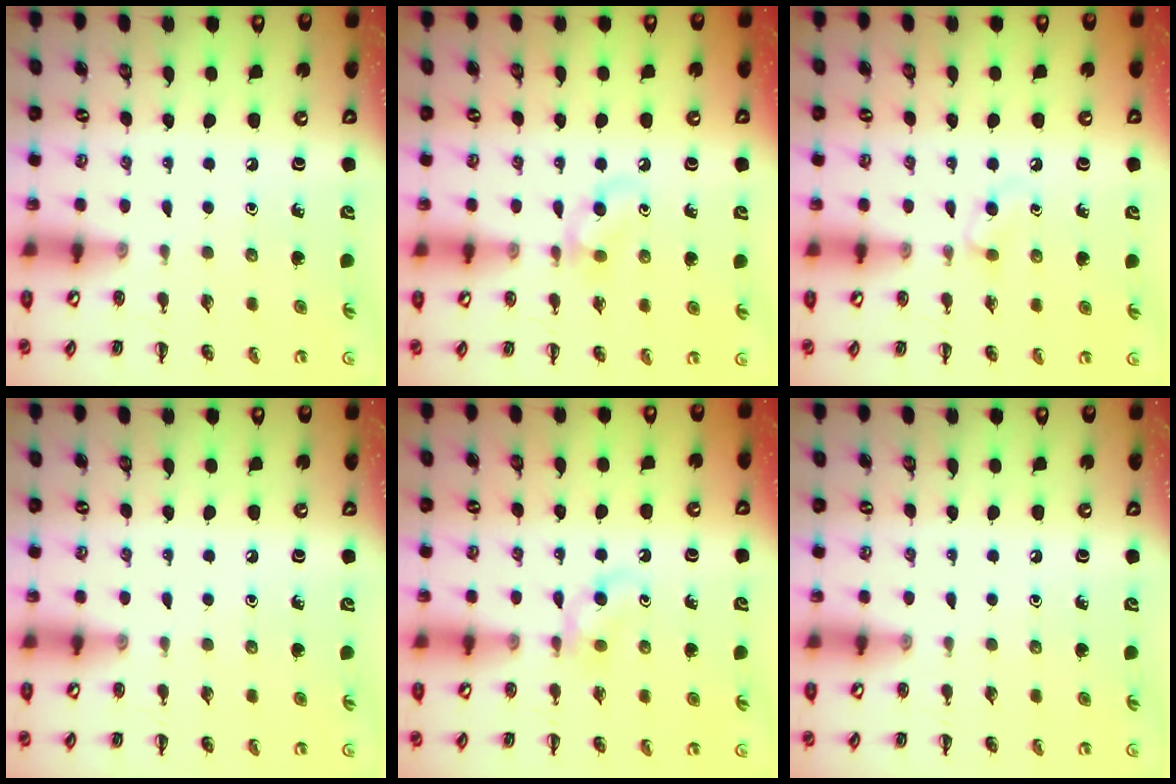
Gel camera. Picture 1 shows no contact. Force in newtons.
{"total": 5.3, "press": 5.0, "slide": 1.8}
{"total": 2.9, "press": 2.6, "slide": 1.3}
{"total": 0.0}
{"total": 2.5, "press": 2.3, "slide": 1.0}
{"total": 0.0}